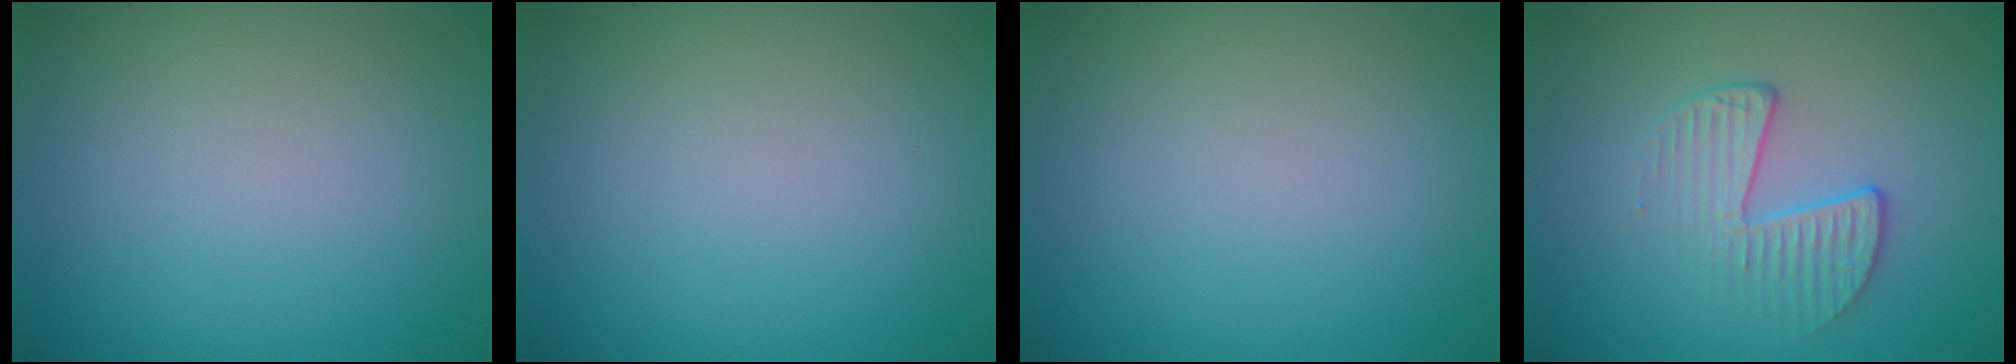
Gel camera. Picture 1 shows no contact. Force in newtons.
{"total": 0.0}
{"total": 0.0}
{"total": 2.4, "press": 1.7, "slide": 1.8}